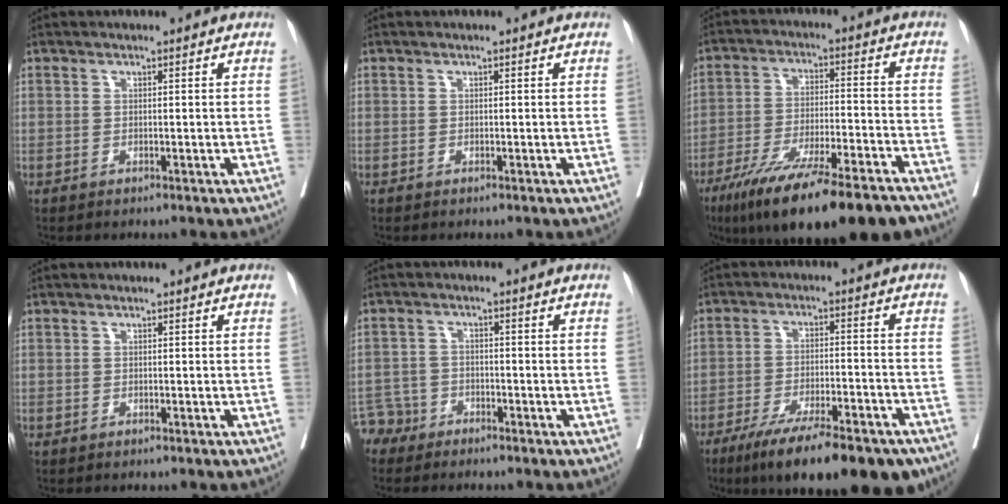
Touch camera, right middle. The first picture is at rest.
{"total": 0.0}
{"total": 20.1, "force": [-14.9, 3.0, 13.1], "torque": [-0.185, -0.023, -0.239]}
{"total": 0.0}
{"total": 3.5, "force": [-2.8, 2.0, -0.8], "torque": [0.012, 0.006, -0.058]}
{"total": 18.0, "force": [-13.1, 3.8, 11.7], "torque": [-0.146, -0.013, -0.203]}